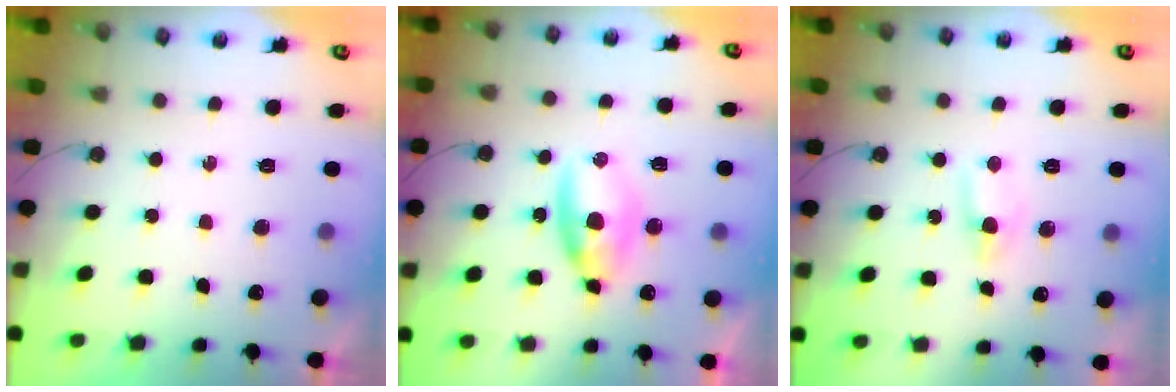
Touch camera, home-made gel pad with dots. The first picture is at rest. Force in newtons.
{"total": 7.5, "press": 7.5, "slide": 1.0}
{"total": 4.7, "press": 4.7, "slide": 0.6}